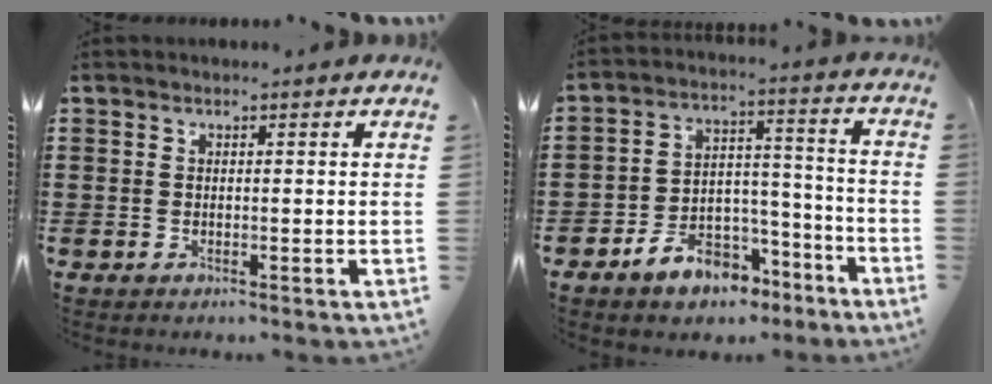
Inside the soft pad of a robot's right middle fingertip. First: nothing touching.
{"total": 7.1, "force": [-5.8, 3.6, 1.8], "torque": [-0.027, 0.033, -0.107]}